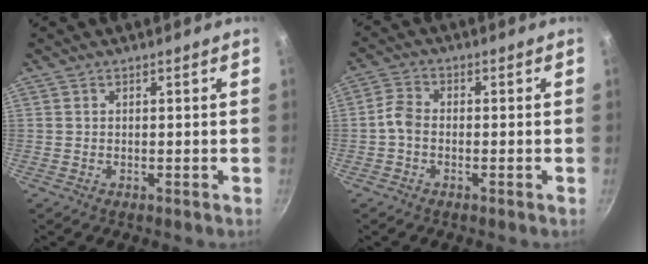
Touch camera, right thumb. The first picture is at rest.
{"total": 3.4, "force": [-1.2, 2.2, 2.2], "torque": [-0.052, 0.017, -0.035]}